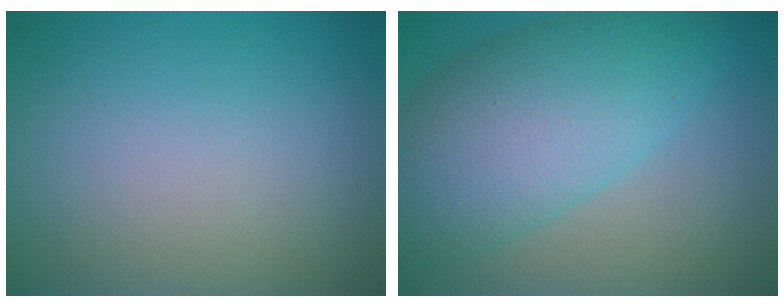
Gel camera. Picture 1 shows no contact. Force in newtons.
{"total": 9.1, "press": 9.1, "slide": 0.3}